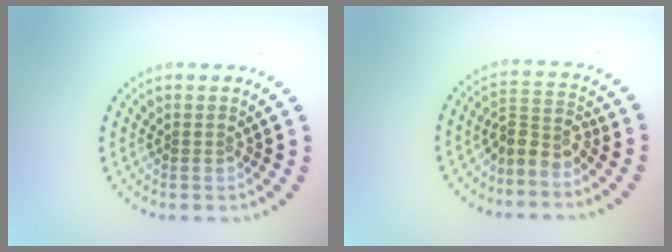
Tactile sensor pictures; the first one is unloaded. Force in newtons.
{"total": 2.8, "press": 2.0, "slide": 1.9}